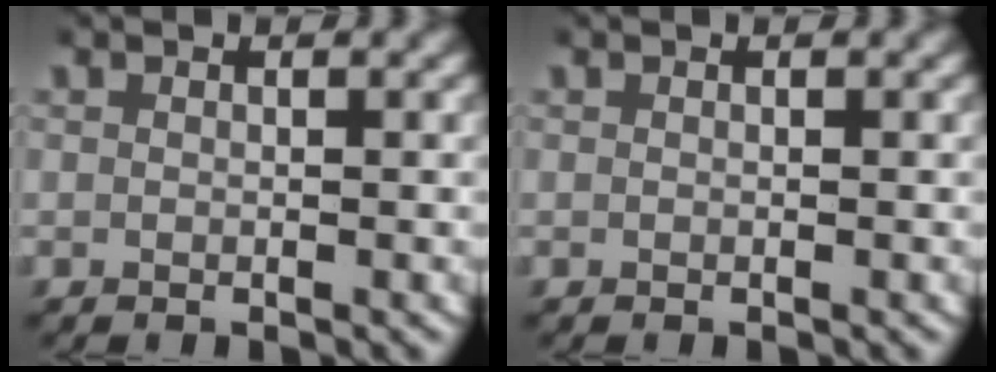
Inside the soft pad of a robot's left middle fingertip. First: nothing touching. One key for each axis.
{"total": 0.0}